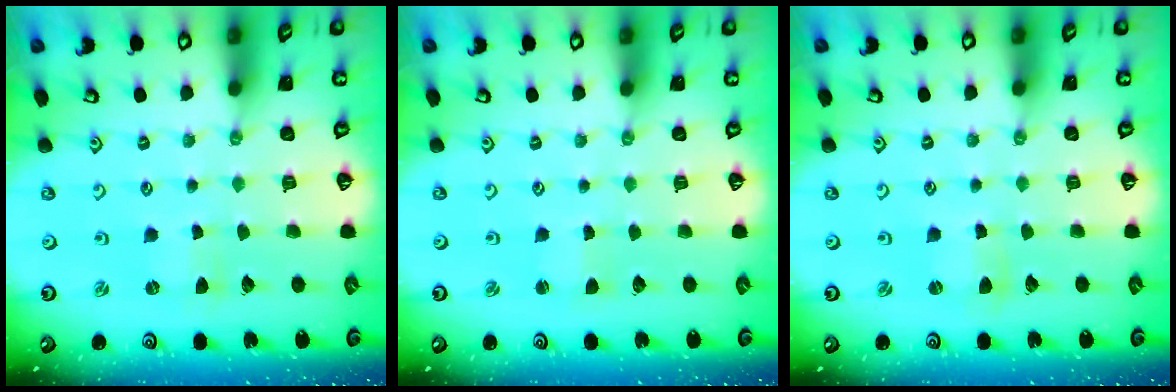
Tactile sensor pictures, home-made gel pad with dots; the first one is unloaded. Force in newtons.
{"total": 1.4, "press": 1.4, "slide": 0.0}
{"total": 1.7, "press": 1.7, "slide": 0.3}